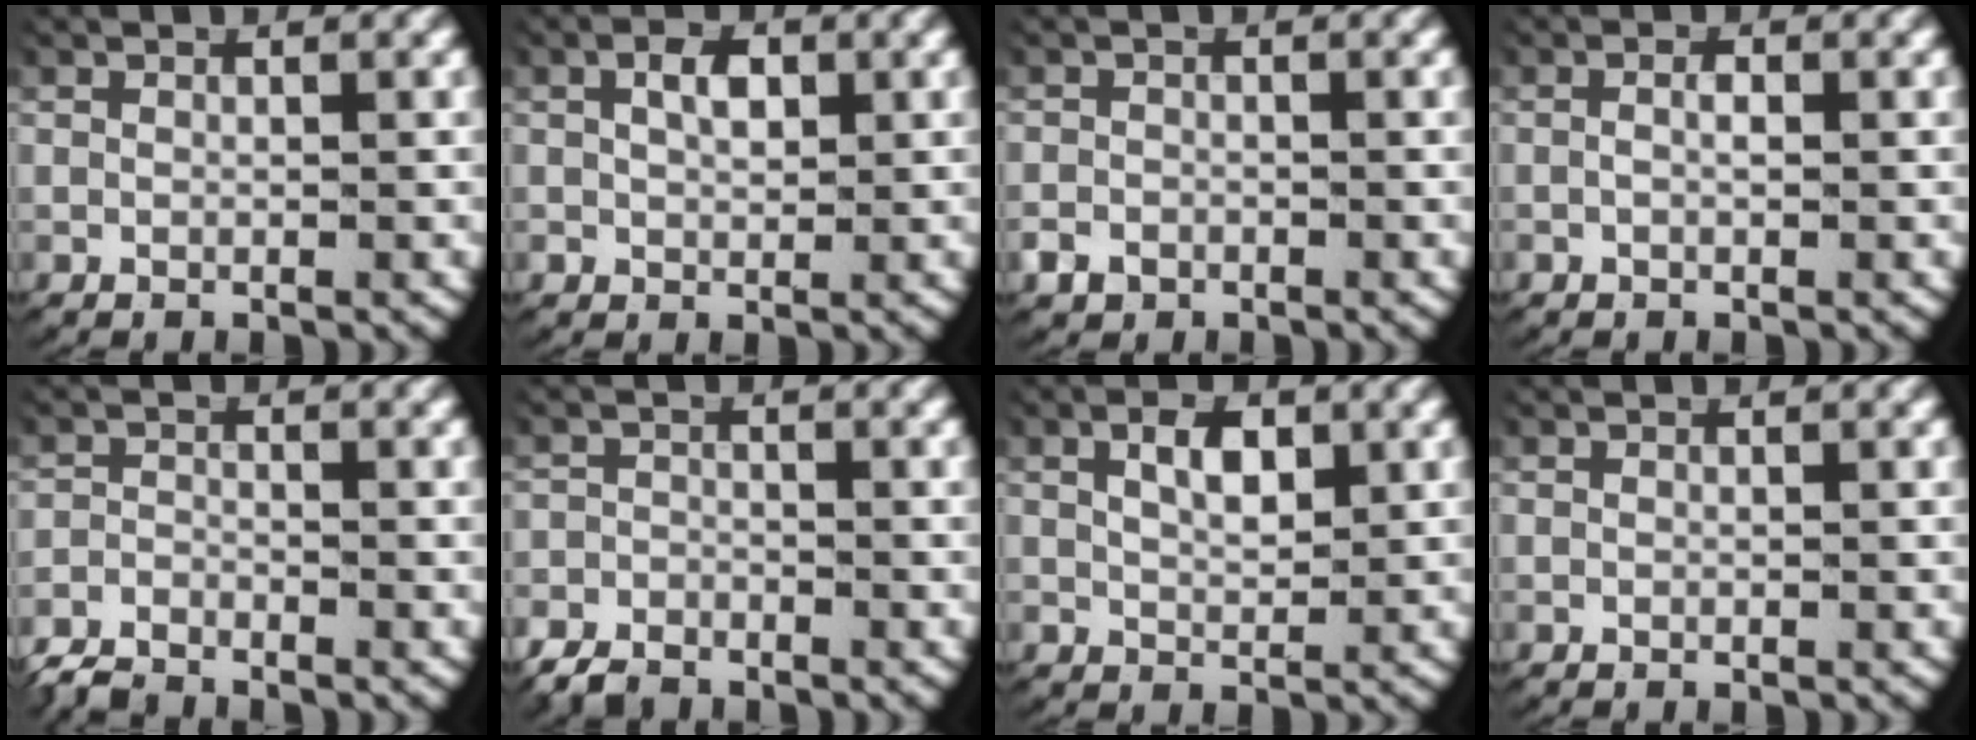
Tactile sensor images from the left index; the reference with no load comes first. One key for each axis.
{"total": 2.5, "fx": 0.6, "fy": 1.7, "fz": 1.7, "tx": -0.031, "ty": -0.006, "tz": 0.017}
{"total": 1.9, "fx": -1.2, "fy": 1.4, "fz": 0.4, "tx": -0.016, "ty": -0.013, "tz": -0.016}
{"total": 1.0, "fx": -0.2, "fy": 0.4, "fz": 0.9, "tx": -0.020, "ty": -0.005, "tz": -0.001}
{"total": 2.7, "fx": -2.4, "fy": 1.1, "fz": 0.4, "tx": -0.017, "ty": -0.012, "tz": -0.042}
{"total": 3.2, "fx": -2.7, "fy": 1.7, "fz": 0.2, "tx": -0.009, "ty": -0.013, "tz": -0.046}
{"total": 2.8, "fx": 1.1, "fy": 1.5, "fz": 2.1, "tx": -0.034, "ty": -0.006, "tz": 0.024}
{"total": 0.0}